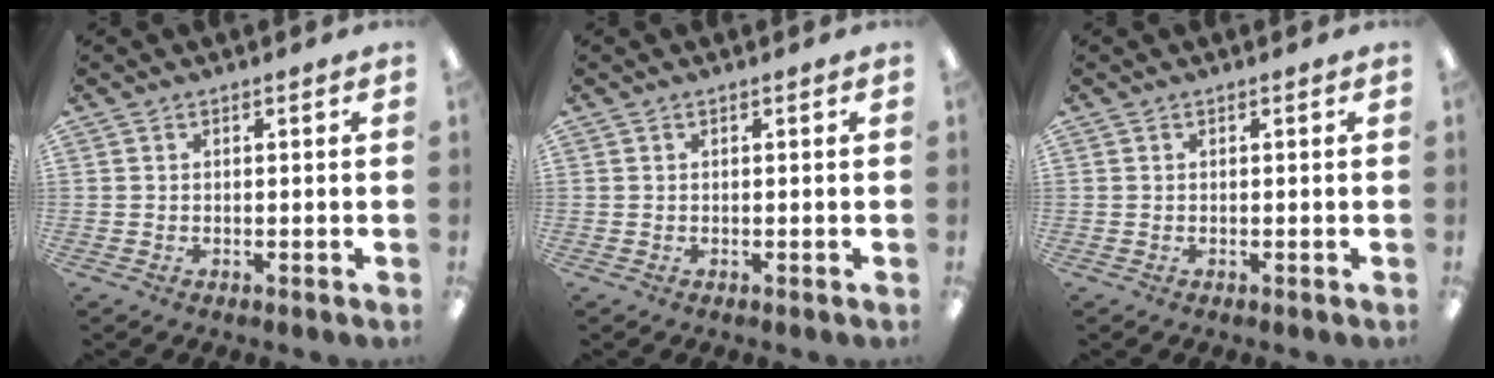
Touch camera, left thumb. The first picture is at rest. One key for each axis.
{"total": 0.0}
{"total": 0.0}